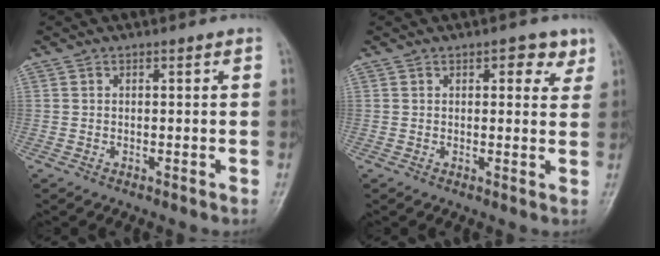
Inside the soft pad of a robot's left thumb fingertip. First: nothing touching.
{"total": 4.1, "force": [2.2, 2.4, 2.5], "torque": [-0.005, -0.007, 0.021]}